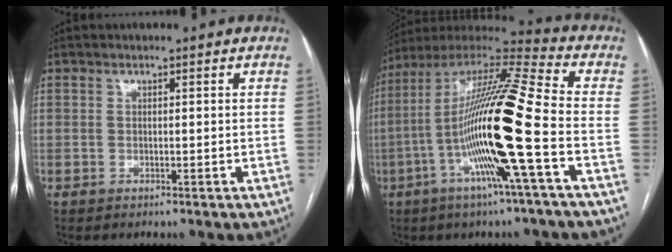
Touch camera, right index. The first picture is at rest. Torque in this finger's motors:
{"motor_torque": [2.14, 0.00, 1.05, 0.21]}